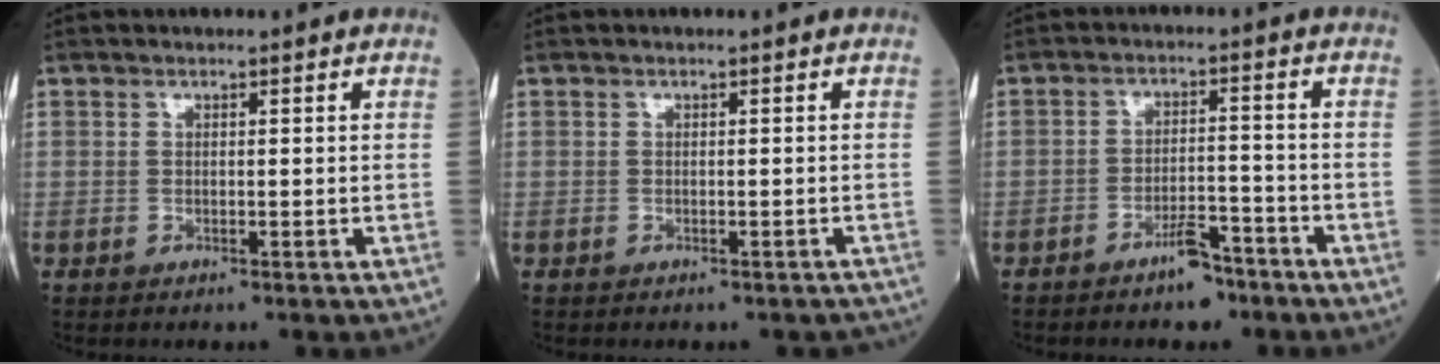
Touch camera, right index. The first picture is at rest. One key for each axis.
{"total": 1.7, "fx": -1.4, "fy": 0.8, "fz": 0.4, "tx": 0.000, "ty": 0.003, "tz": -0.017}
{"total": 4.6, "fx": -3.6, "fy": 1.5, "fz": 2.5, "tx": -0.041, "ty": 0.006, "tz": -0.057}